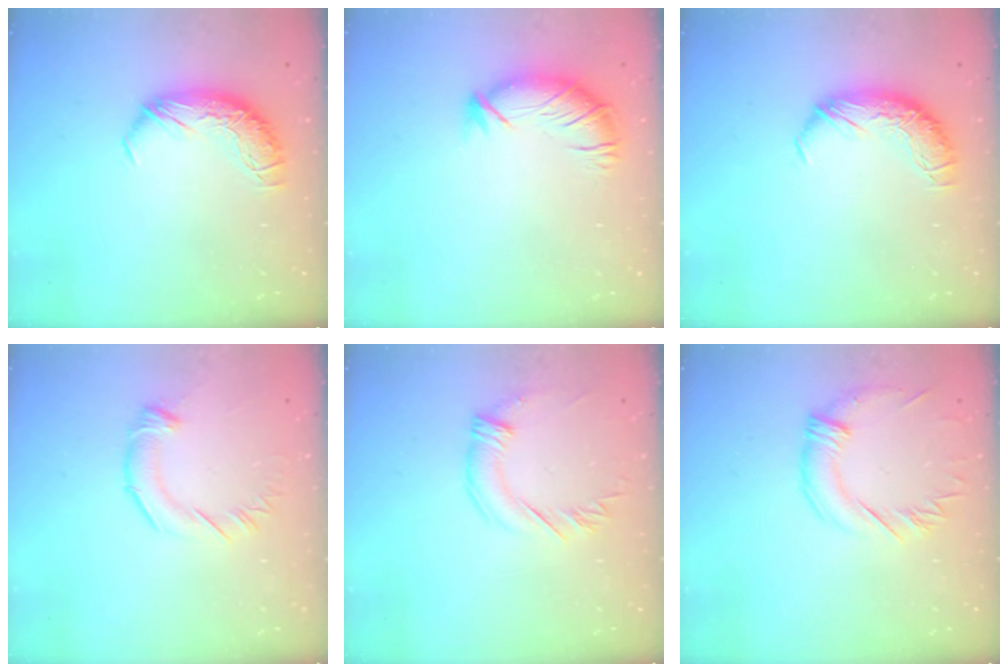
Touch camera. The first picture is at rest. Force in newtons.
{"total": 2.8, "press": 2.0, "slide": 2.0}
{"total": 0.0}
{"total": 2.1, "press": 2.1, "slide": 0.3}
{"total": 2.1, "press": 1.8, "slide": 1.0}
{"total": 1.3, "press": 0.2, "slide": 1.2}